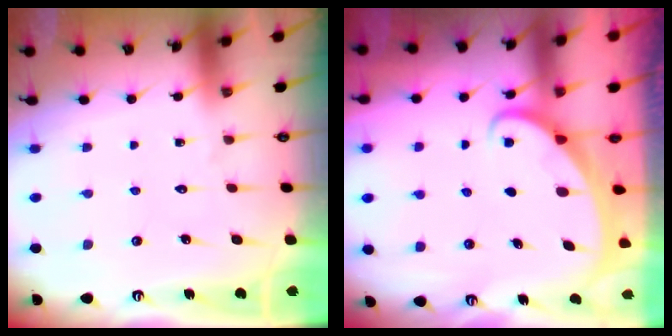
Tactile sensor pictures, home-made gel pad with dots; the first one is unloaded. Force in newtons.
{"total": 1.6, "press": 1.6, "slide": 0.1}